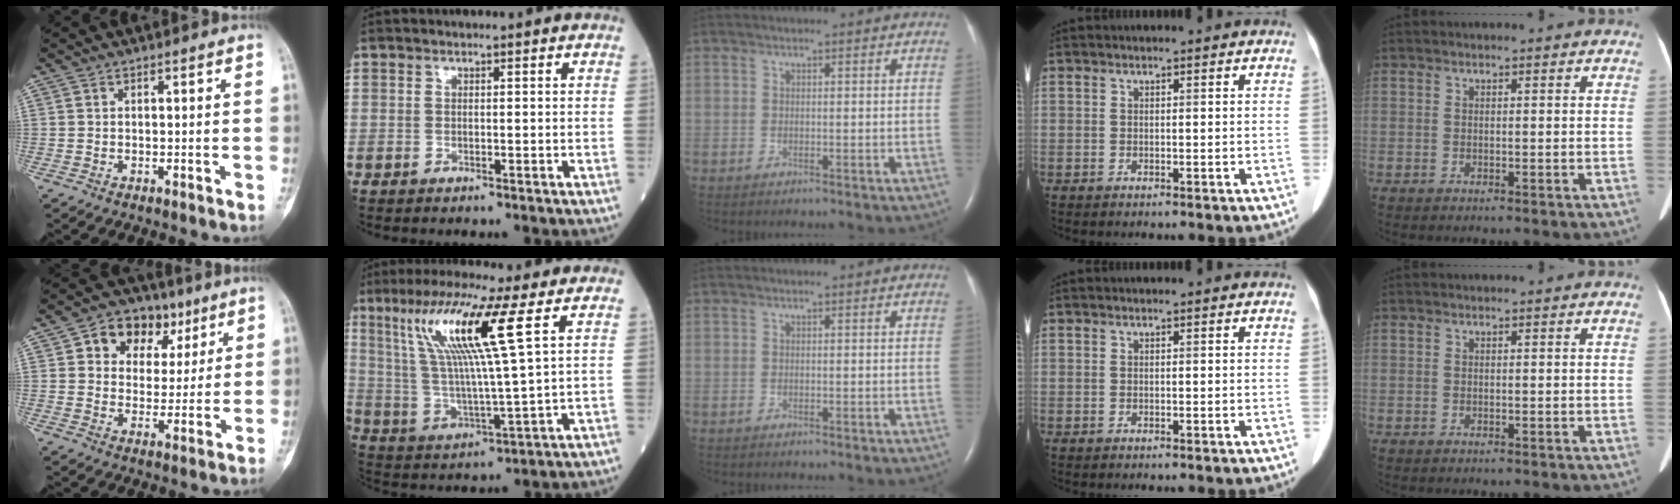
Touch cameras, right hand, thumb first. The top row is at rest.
{"thumb": {"total": 12.0, "force": [5.5, 8.8, 6.1], "torque": [-0.047, -0.007, 0.086]}, "index": {"total": 14.6, "force": [6.4, -0.6, 13.1], "torque": [-0.267, 0.009, 0.119]}}